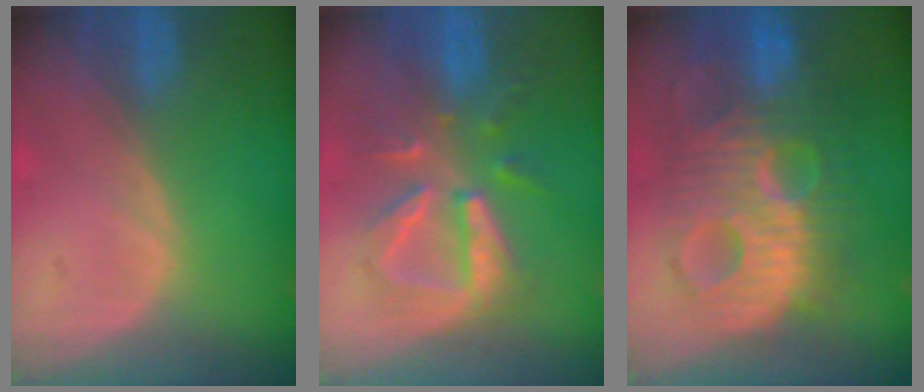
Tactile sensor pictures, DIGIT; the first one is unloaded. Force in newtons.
{"total": 8.5, "press": 8.3, "slide": 1.5}
{"total": 13.1, "press": 13.1, "slide": 1.1}